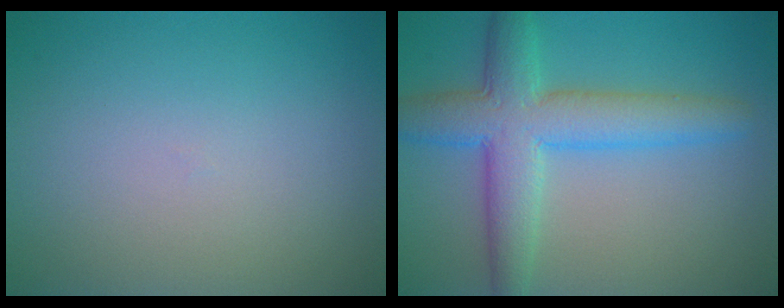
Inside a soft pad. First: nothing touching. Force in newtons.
{"total": 6.7, "press": 6.7, "slide": 0.1}